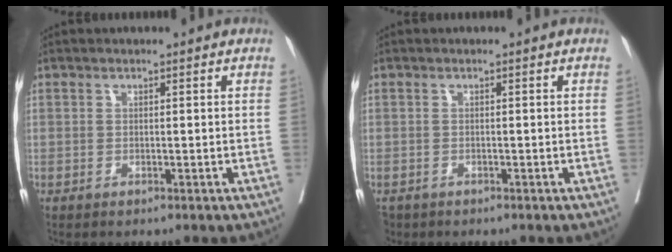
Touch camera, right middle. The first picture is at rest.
{"total": 2.5, "force": [-1.8, 1.6, 0.4], "torque": [-0.011, -0.003, -0.034]}